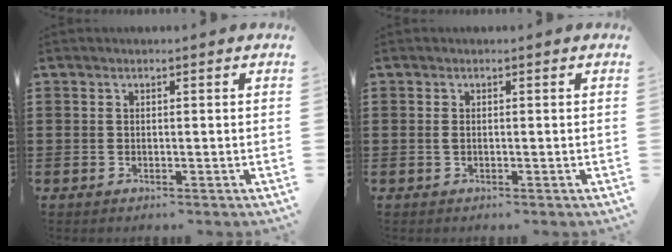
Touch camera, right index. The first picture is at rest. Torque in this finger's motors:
{"motor_torque": [0.40, -0.16, 0.20, 0.05]}